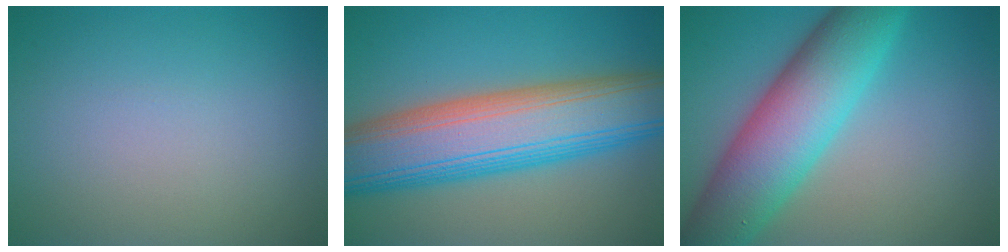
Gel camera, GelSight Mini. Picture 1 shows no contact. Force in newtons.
{"total": 12.6, "press": 12.6, "slide": 0.7}
{"total": 10.3, "press": 10.3, "slide": 0.2}